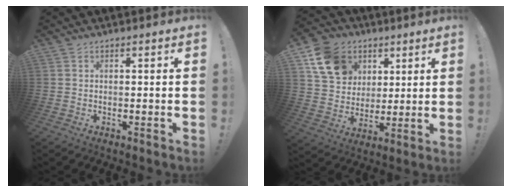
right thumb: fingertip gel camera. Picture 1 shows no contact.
{"total": 14.5, "force": [6.7, 11.4, 6.0], "torque": [-0.093, -0.027, 0.137]}